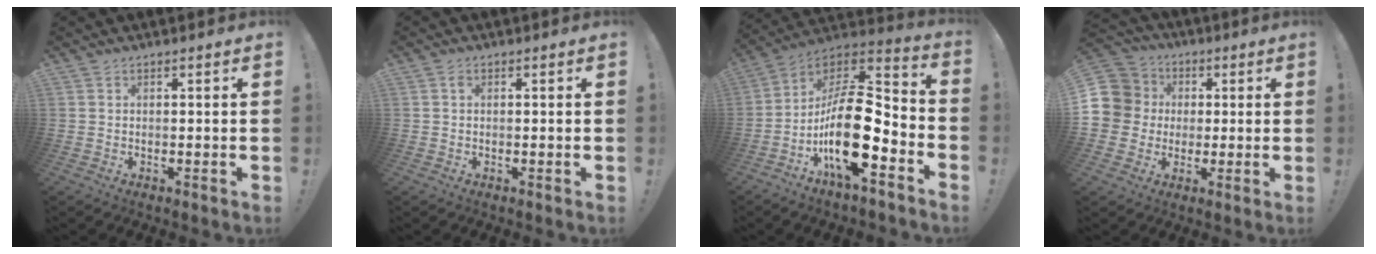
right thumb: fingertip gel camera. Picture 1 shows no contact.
{"total": 0.8, "force": [0.2, 0.6, 0.5], "torque": [-0.012, 0.004, 0.003]}
{"total": 22.0, "force": [-6.1, 8.8, 19.2], "torque": [-0.348, 0.029, -0.099]}
{"total": 11.1, "force": [1.4, 10.5, 3.3], "torque": [-0.063, 0.005, 0.031]}